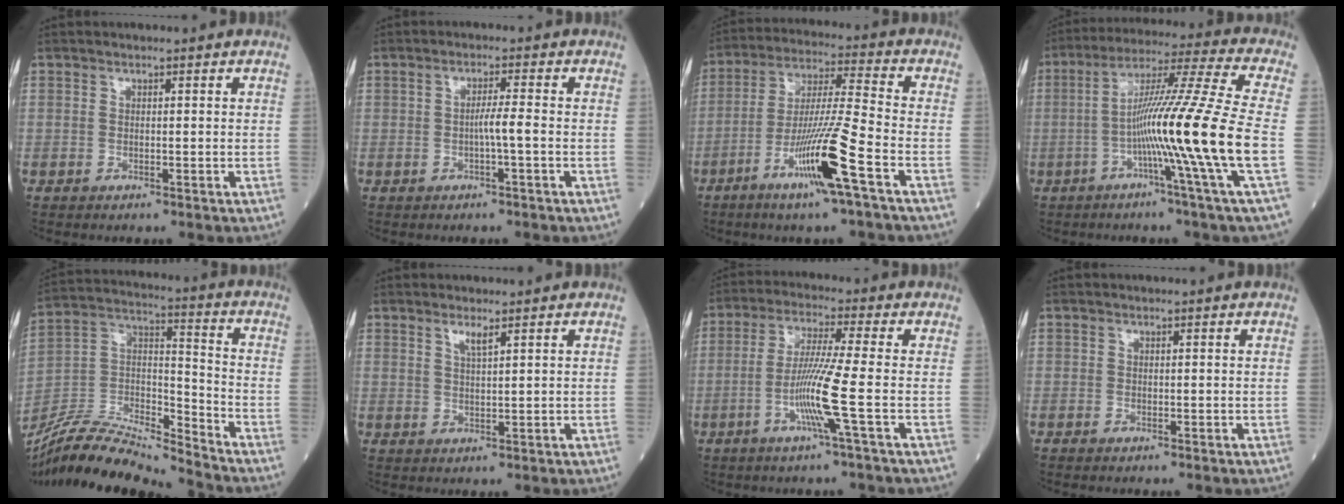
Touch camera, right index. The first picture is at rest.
{"total": 2.5, "force": [-0.6, -0.3, 2.4], "torque": [-0.038, 0.001, -0.011]}
{"total": 13.0, "force": [-6.0, -1.0, 11.4], "torque": [-0.221, -0.013, -0.113]}
{"total": 15.7, "force": [-3.7, -3.4, 14.8], "torque": [-0.254, -0.003, -0.075]}
{"total": 18.1, "force": [-17.0, 0.6, 6.1], "torque": [-0.122, 0.016, -0.314]}
{"total": 1.9, "force": [1.3, -0.1, 1.4], "torque": [-0.029, -0.003, 0.026]}
{"total": 8.6, "force": [-2.6, -1.7, 8.0], "torque": [-0.157, -0.012, -0.055]}
{"total": 0.0}